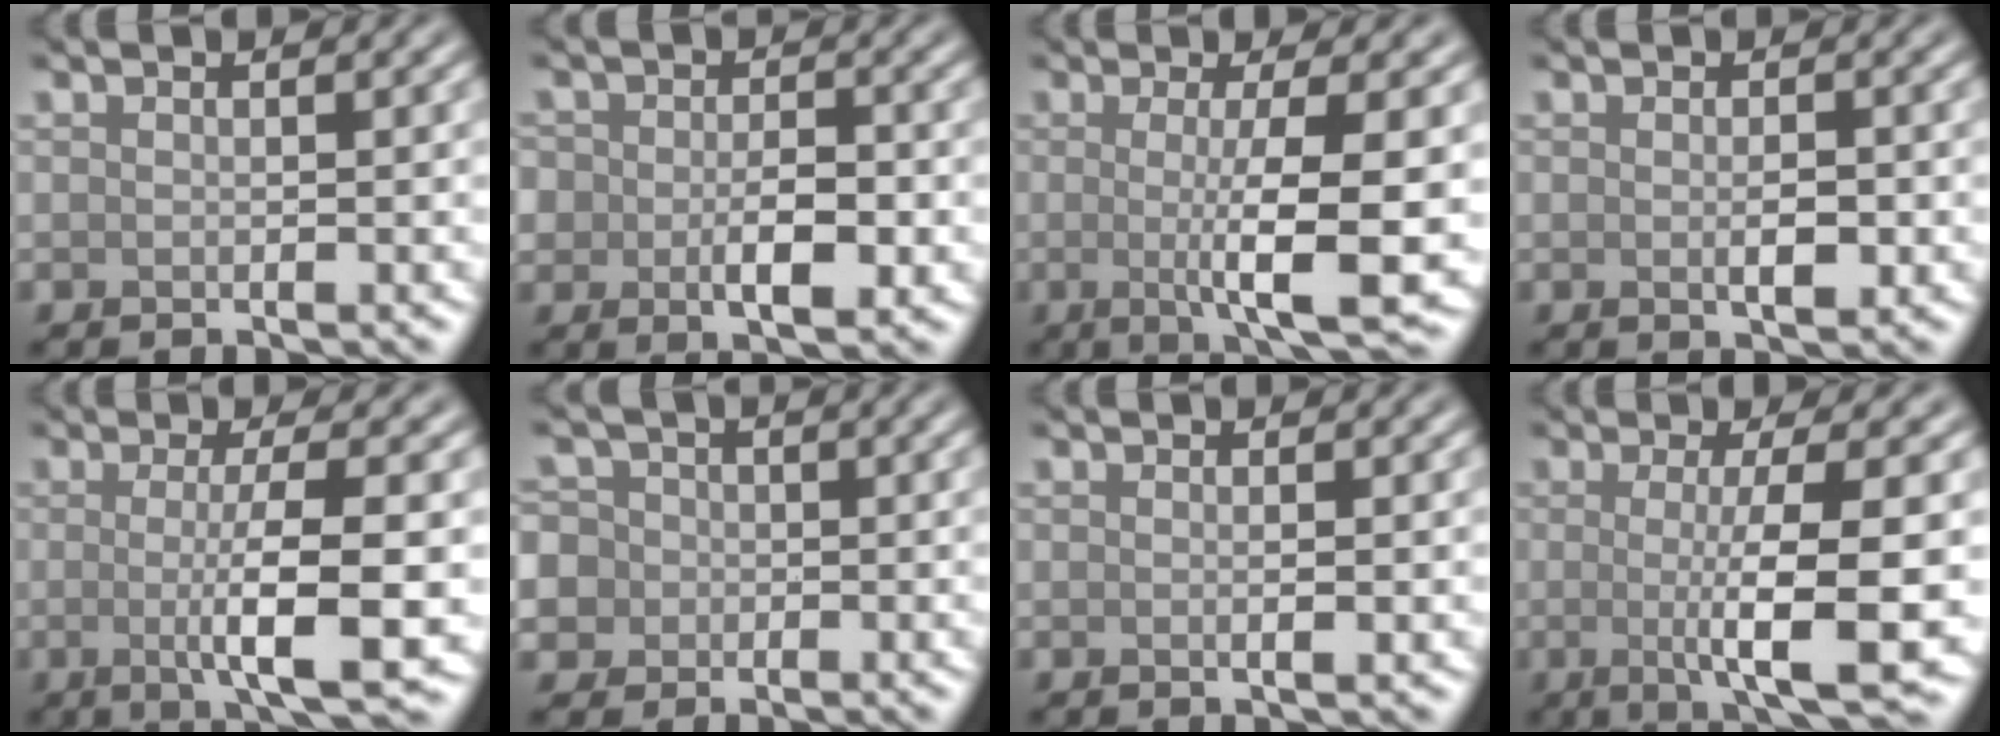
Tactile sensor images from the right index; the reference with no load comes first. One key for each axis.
{"total": 5.2, "fx": -1.2, "fy": 3.3, "fz": 3.8, "tx": -0.062, "ty": -0.010, "tz": -0.020}
{"total": 7.5, "fx": -0.7, "fy": 1.4, "fz": 7.4, "tx": -0.109, "ty": -0.013, "tz": -0.009}
{"total": 1.9, "fx": -0.2, "fy": 0.7, "fz": 1.7, "tx": -0.030, "ty": -0.004, "tz": -0.002}
{"total": 6.9, "fx": -0.8, "fy": 1.4, "fz": 6.7, "tx": -0.104, "ty": -0.011, "tz": -0.012}
{"total": 8.8, "fx": -1.6, "fy": 8.2, "fz": 2.9, "tx": -0.067, "ty": 0.014, "tz": -0.069}
{"total": 1.0, "fx": 0.0, "fy": 0.2, "fz": 1.0, "tx": -0.014, "ty": 0.000, "tz": -0.001}
{"total": 8.4, "fx": -0.9, "fy": 1.7, "fz": 8.2, "tx": -0.117, "ty": -0.013, "tz": -0.013}